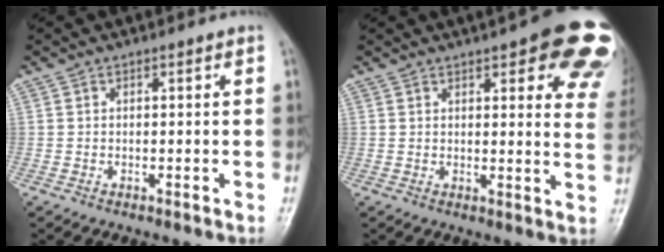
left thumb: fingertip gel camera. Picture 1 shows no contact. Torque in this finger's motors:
{"motor_torque": [0.54, 0.36, 1.84, -0.92, 0.19]}